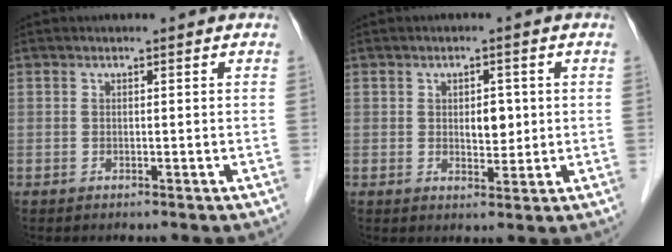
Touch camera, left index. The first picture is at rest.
{"total": 3.3, "force": [0.3, 1.9, 2.7], "torque": [-0.038, 0.002, 0.011]}